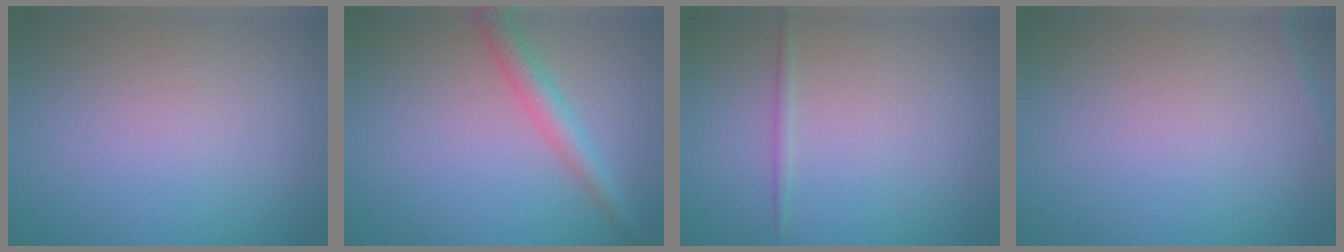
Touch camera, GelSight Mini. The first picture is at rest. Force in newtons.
{"total": 2.9, "press": 2.9, "slide": 0.1}
{"total": 0.7, "press": 0.7, "slide": 0.0}
{"total": 0.8, "press": 0.8, "slide": 0.1}